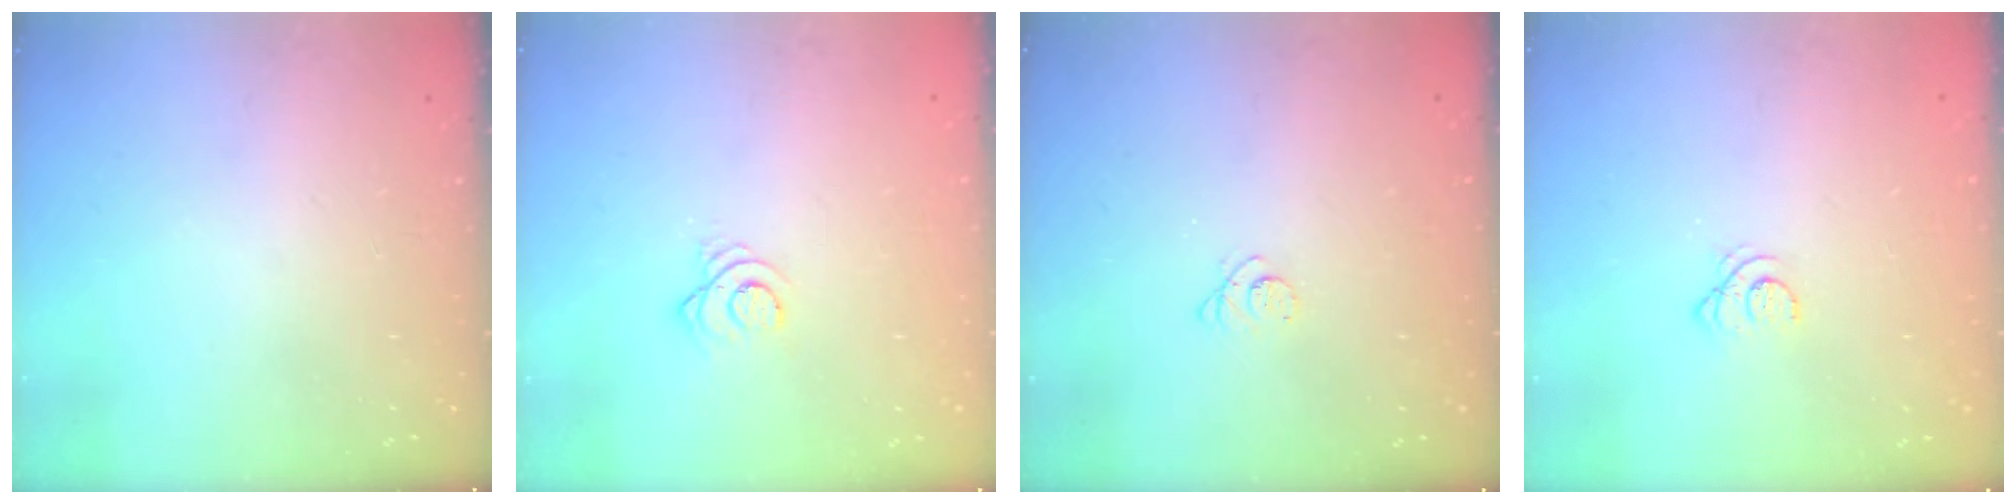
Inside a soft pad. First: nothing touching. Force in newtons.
{"total": 3.1, "press": 3.1, "slide": 0.3}
{"total": 2.5, "press": 2.5, "slide": 0.3}
{"total": 2.1, "press": 2.1, "slide": 0.3}